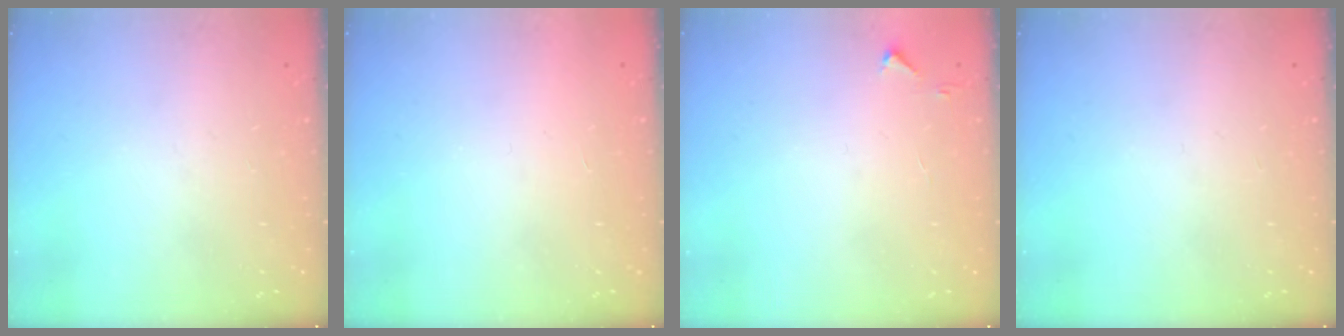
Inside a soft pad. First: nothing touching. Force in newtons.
{"total": 1.7, "press": 1.7, "slide": 0.1}
{"total": 2.8, "press": 2.8, "slide": 0.4}
{"total": 0.0}